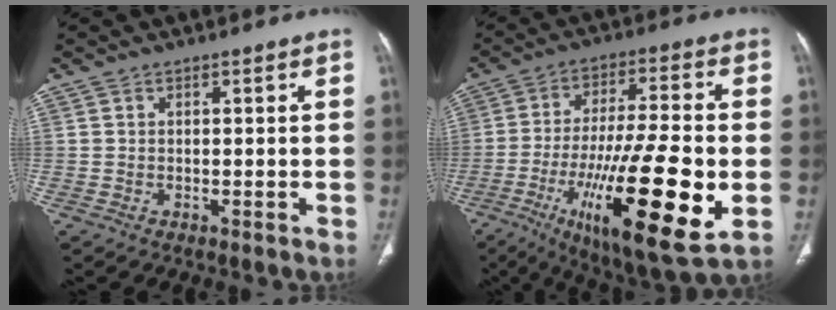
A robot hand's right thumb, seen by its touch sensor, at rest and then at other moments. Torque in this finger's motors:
{"motor_torque": [1.87, 3.00, 2.46, -0.31, 0.30]}